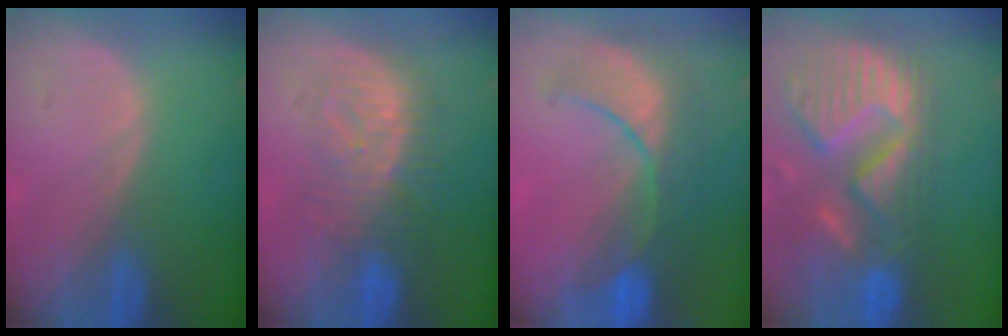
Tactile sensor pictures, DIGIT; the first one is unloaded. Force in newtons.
{"total": 8.2, "press": 7.9, "slide": 2.1}
{"total": 9.2, "press": 8.7, "slide": 2.8}
{"total": 14.1, "press": 11.7, "slide": 7.7}